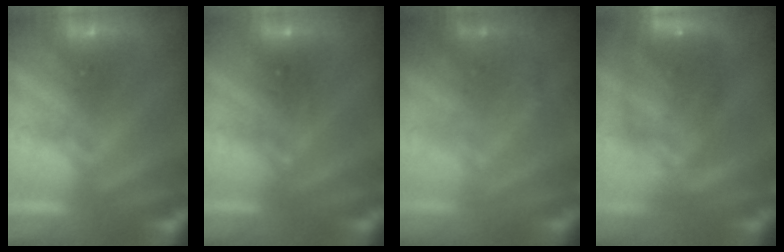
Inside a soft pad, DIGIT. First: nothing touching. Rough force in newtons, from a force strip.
{"total": 2.3}
{"total": 2.0}
{"total": 7.0}